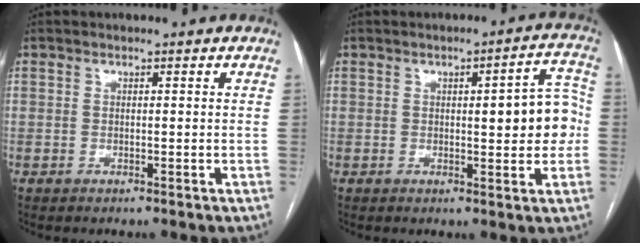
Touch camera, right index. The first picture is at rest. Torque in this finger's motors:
{"motor_torque": [0.62, 0.03, 0.20, 0.06]}